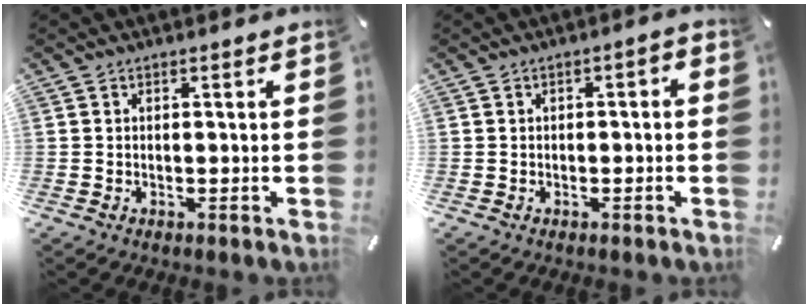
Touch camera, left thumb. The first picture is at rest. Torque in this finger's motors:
{"motor_torque": [-0.14, -0.24, 0.14, 0.24, 0.03]}